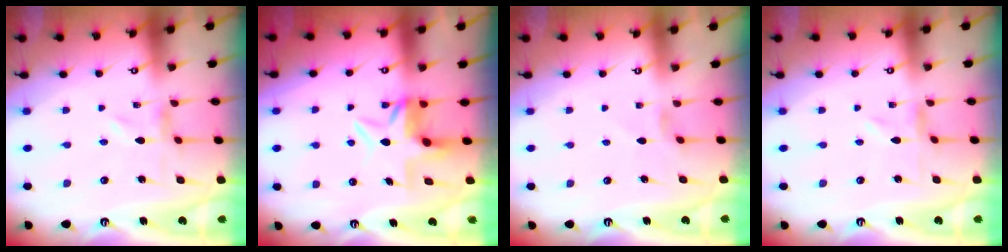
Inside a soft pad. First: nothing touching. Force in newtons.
{"total": 6.7, "press": 6.7, "slide": 0.5}
{"total": 0.9, "press": 0.8, "slide": 0.3}
{"total": 0.0}